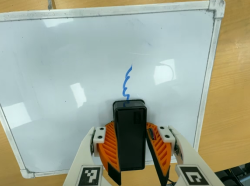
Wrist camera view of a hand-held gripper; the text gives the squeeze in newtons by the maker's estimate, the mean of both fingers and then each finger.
{"total": 8.3, "left": 9.1, "right": 7.5}